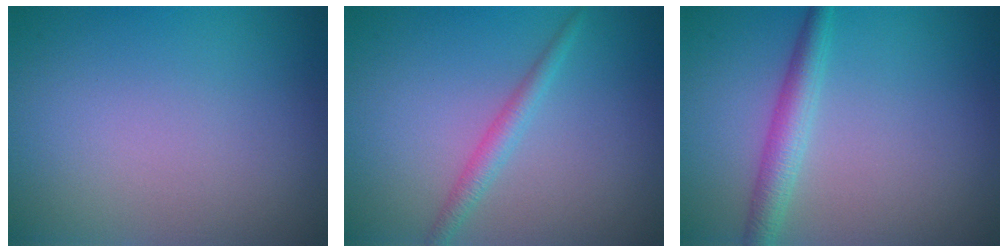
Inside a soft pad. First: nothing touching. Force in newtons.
{"total": 1.8, "press": 1.8, "slide": 0.1}
{"total": 2.8, "press": 2.8, "slide": 0.1}